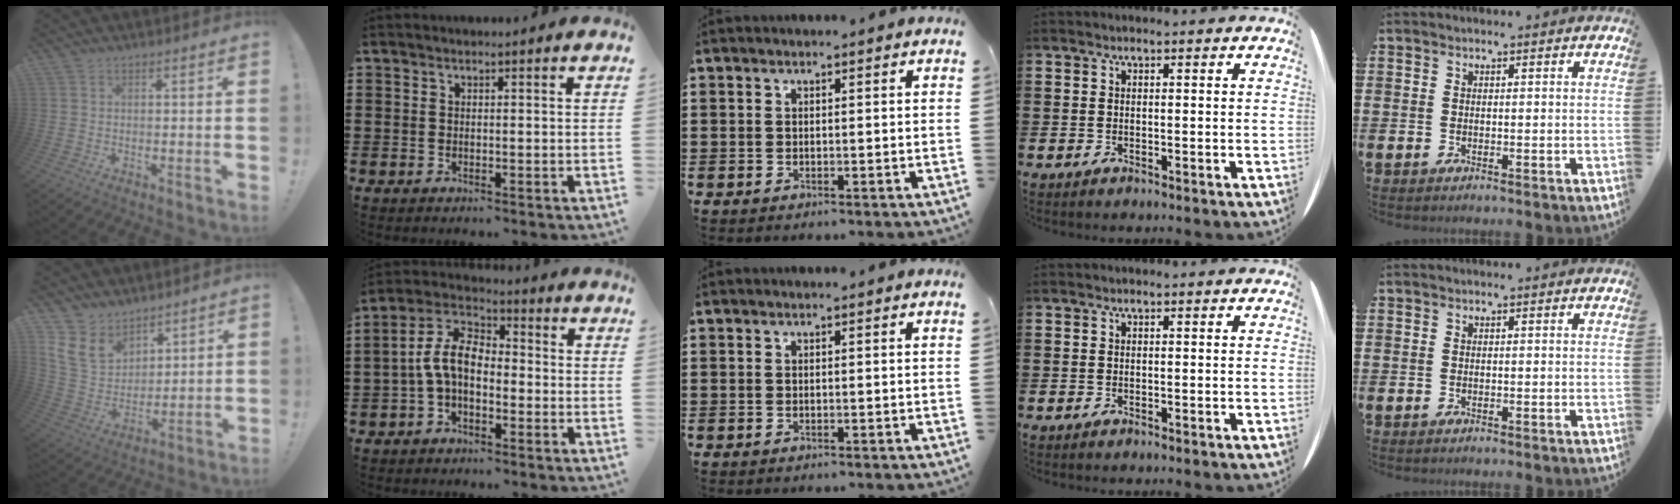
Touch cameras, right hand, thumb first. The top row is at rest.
{"thumb": {"total": 13.0, "force": [8.4, 8.4, 5.2], "torque": [-0.115, -0.046, 0.172]}, "index": {"total": 8.0, "force": [-1.1, 4.3, 6.6], "torque": [-0.166, -0.005, -0.031]}}